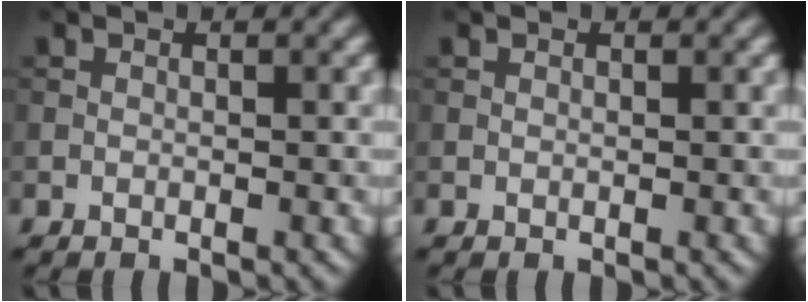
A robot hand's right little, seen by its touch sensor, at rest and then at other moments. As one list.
[{"total": 0.0}]